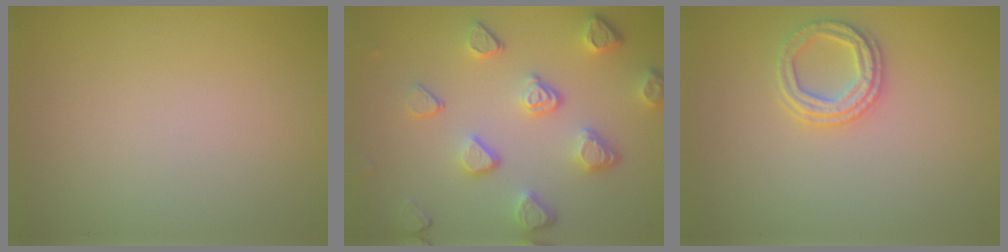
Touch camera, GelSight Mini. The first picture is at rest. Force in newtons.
{"total": 5.1, "press": 3.9, "slide": 3.2}
{"total": 2.5, "press": 2.3, "slide": 1.0}